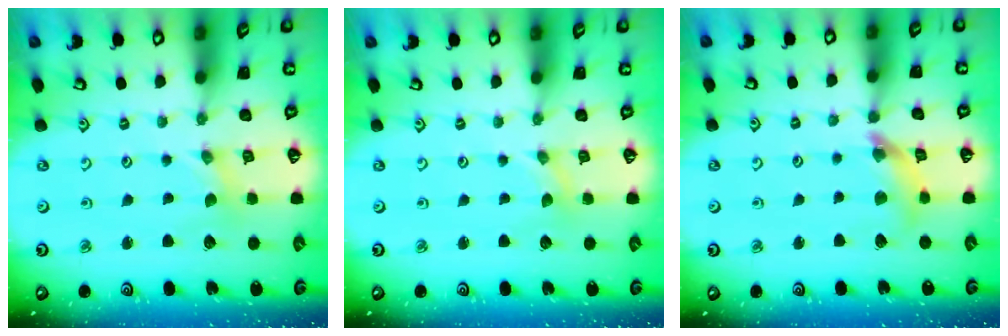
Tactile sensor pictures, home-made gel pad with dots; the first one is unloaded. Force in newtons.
{"total": 0.0}
{"total": 9.7, "press": 9.6, "slide": 1.1}